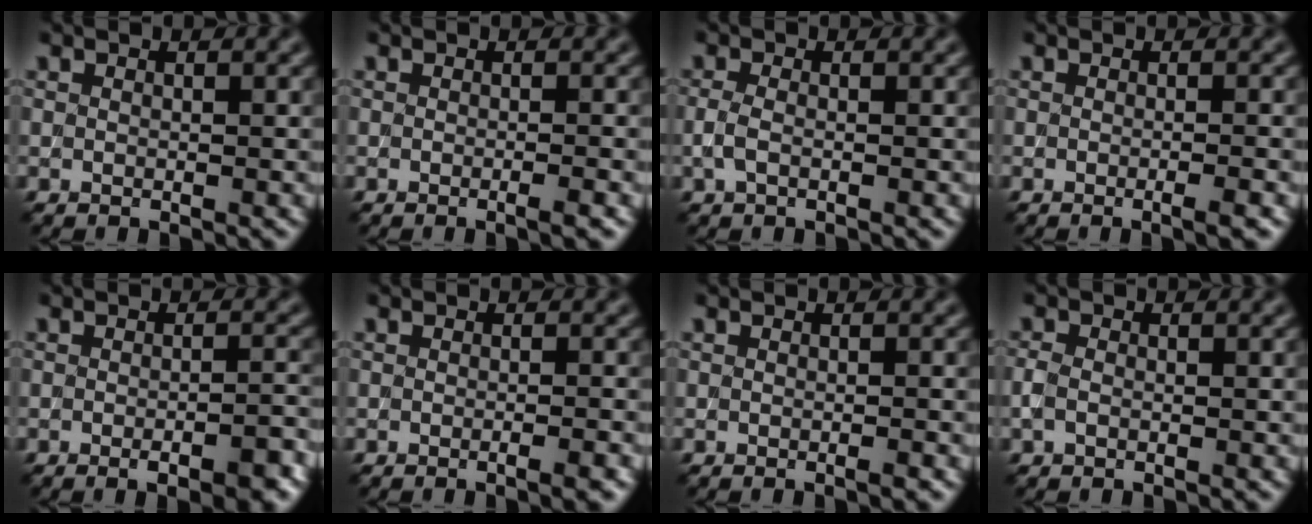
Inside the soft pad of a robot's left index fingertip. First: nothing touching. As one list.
[{"total": 2.0, "force": [-0.3, 0.7, 1.8], "torque": [-0.008, -0.001, -0.010]}, {"total": 1.1, "force": [-0.3, 0.5, 1.0], "torque": [-0.028, 0.002, -0.011]}, {"total": 2.3, "force": [-0.4, 0.9, 2.1], "torque": [-0.006, 0.002, -0.012]}, {"total": 3.9, "force": [-1.6, 1.0, 3.4], "torque": [-0.042, 0.000, -0.020]}, {"total": 2.4, "force": [-0.5, 1.0, 2.1], "torque": [0.001, 0.004, -0.016]}, {"total": 1.2, "force": [-0.2, 0.4, 1.1], "torque": [-0.008, -0.003, -0.008]}, {"total": 1.2, "force": [-0.4, 0.7, 0.8], "torque": [-0.024, 0.004, -0.013]}]